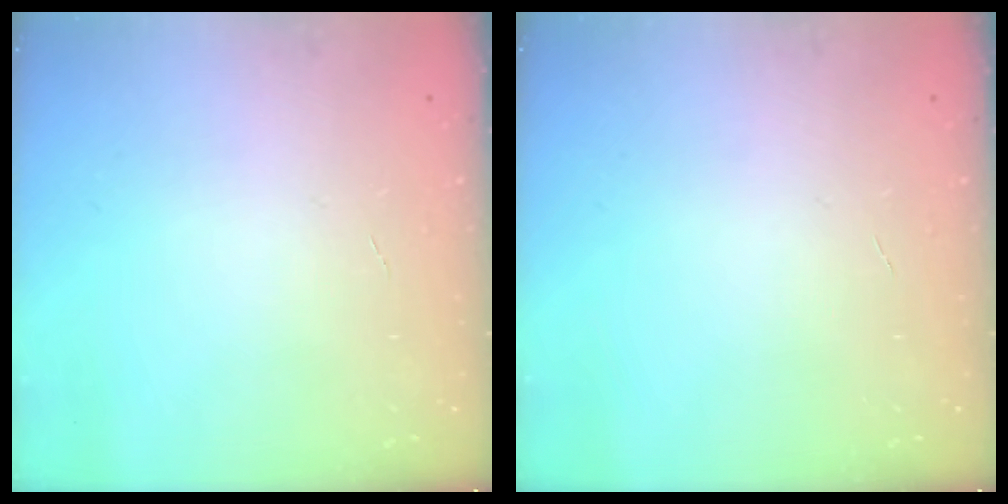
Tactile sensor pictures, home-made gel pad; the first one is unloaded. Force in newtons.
{"total": 0.0}